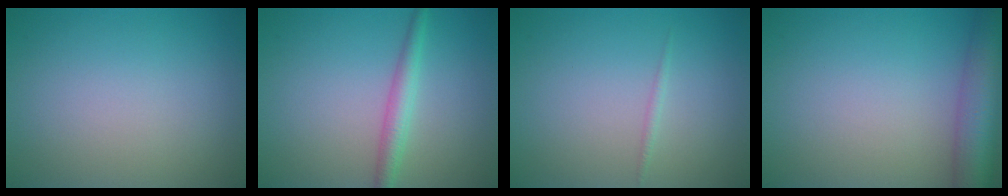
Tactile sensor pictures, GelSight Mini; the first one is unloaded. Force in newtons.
{"total": 2.4, "press": 2.4, "slide": 0.0}
{"total": 0.6, "press": 0.6, "slide": 0.0}
{"total": 7.2, "press": 7.2, "slide": 0.4}